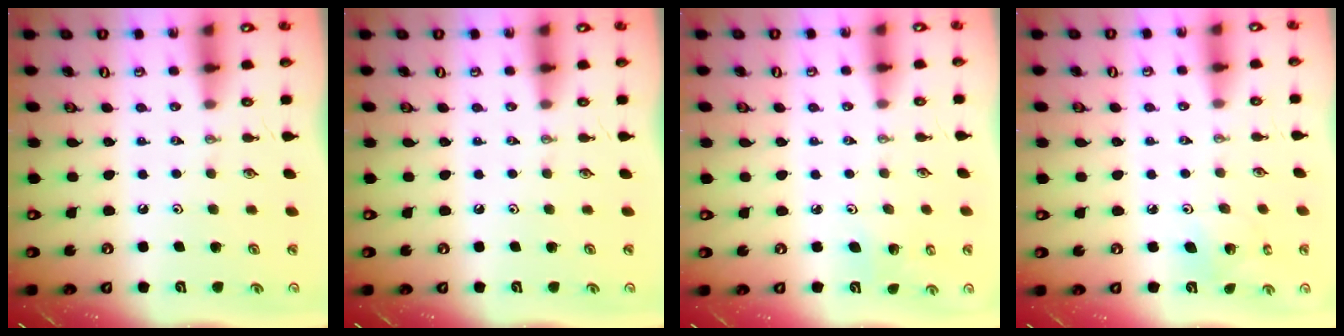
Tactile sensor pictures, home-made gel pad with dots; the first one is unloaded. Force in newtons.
{"total": 0.0}
{"total": 2.7, "press": 2.7, "slide": 0.3}
{"total": 3.7, "press": 3.7, "slide": 0.2}